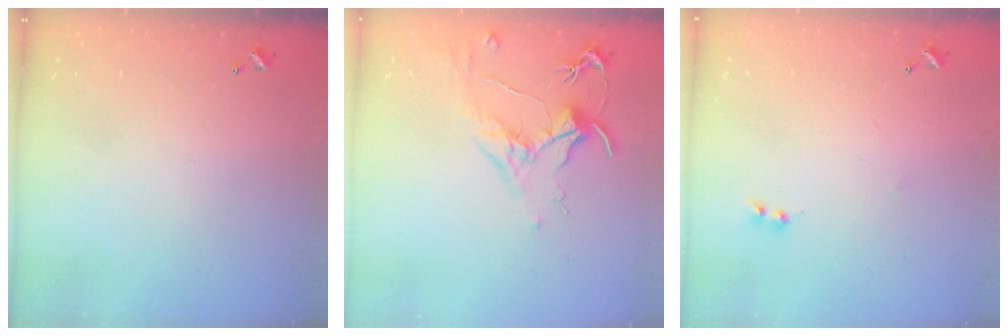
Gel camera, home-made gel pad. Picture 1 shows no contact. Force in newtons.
{"total": 1.8, "press": 1.6, "slide": 0.9}
{"total": 2.0, "press": 2.0, "slide": 0.5}